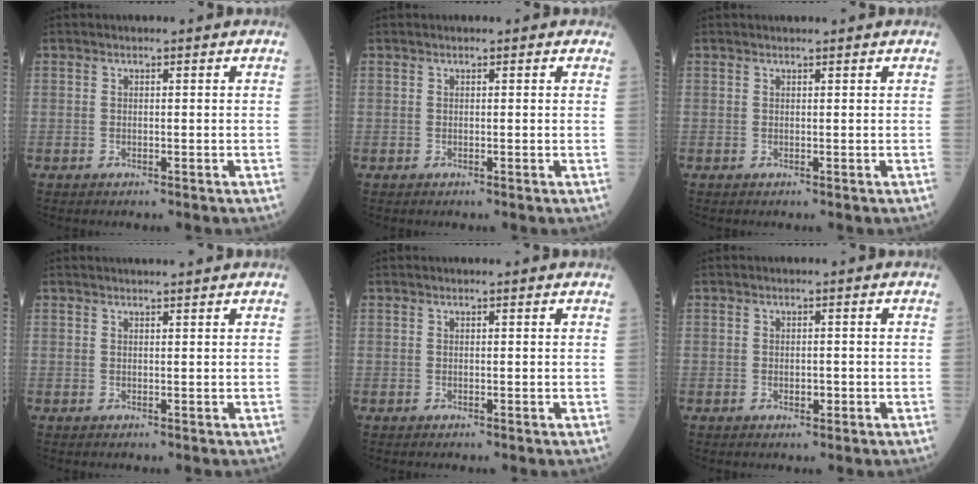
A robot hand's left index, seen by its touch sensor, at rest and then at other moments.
{"total": 1.5, "force": [-1.4, 0.0, -0.6], "torque": [0.006, -0.001, -0.024]}
{"total": 1.5, "force": [1.4, 0.0, 0.4], "torque": [-0.006, 0.010, 0.022]}
{"total": 3.0, "force": [2.8, -0.2, 1.0], "torque": [-0.009, 0.014, 0.038]}
{"total": 0.8, "force": [-0.7, -0.2, -0.4], "torque": [0.002, 0.002, -0.013]}
{"total": 1.3, "force": [-0.5, 0.7, 0.9], "torque": [-0.016, -0.001, -0.005]}